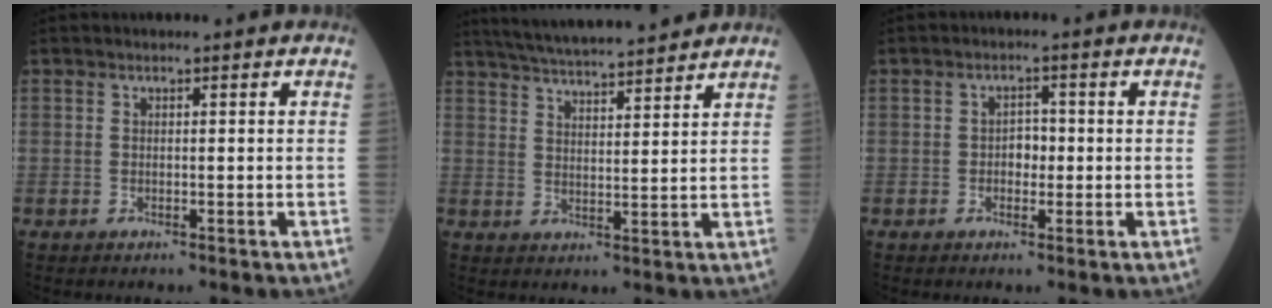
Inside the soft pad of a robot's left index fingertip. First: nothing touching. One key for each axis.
{"total": 14.8, "fx": 13.4, "fy": 1.4, "fz": 6.1, "tx": -0.108, "ty": 0.022, "tz": 0.203}
{"total": 2.3, "fx": -0.2, "fy": 1.5, "fz": 1.7, "tx": -0.021, "ty": 0.005, "tz": -0.006}